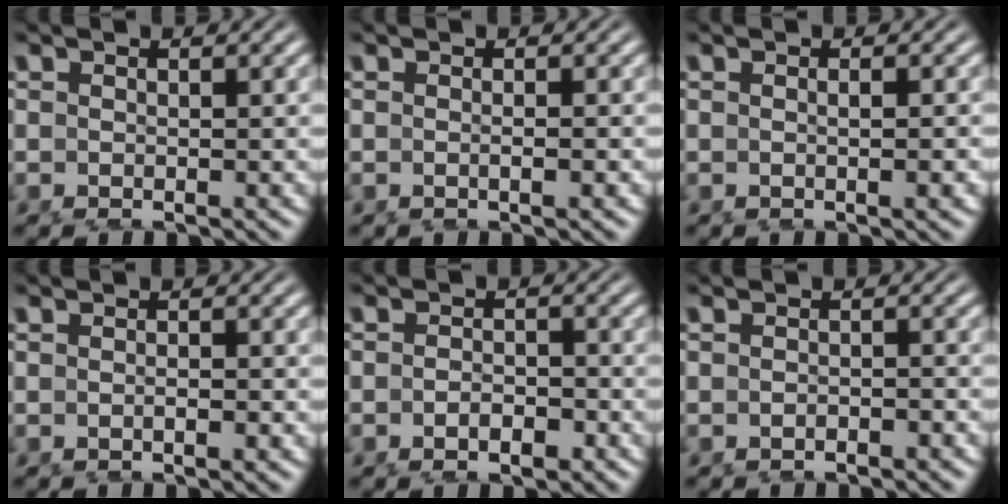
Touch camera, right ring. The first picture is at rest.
{"total": 0.7, "force": [-0.2, -0.5, 0.5], "torque": [-0.008, 0.004, -0.006]}
{"total": 0.8, "force": [-0.1, -0.5, 0.6], "torque": [-0.005, 0.006, -0.004]}
{"total": 0.6, "force": [-0.3, -0.3, 0.5], "torque": [-0.006, 0.007, -0.009]}
{"total": 2.0, "force": [-1.5, 0.7, 1.1], "torque": [0.000, 0.008, -0.031]}
{"total": 1.0, "force": [-1.0, -0.1, 0.0], "torque": [0.009, 0.008, -0.023]}